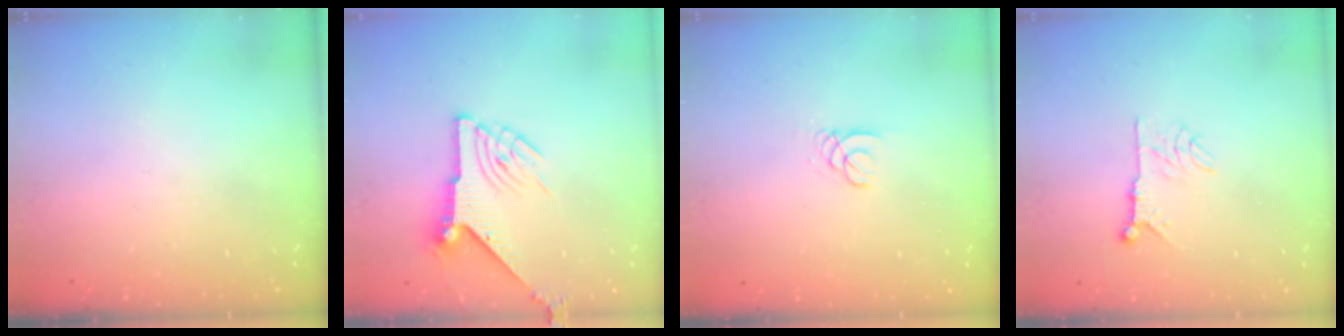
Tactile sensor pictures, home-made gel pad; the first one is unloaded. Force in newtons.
{"total": 9.6, "press": 9.6, "slide": 0.4}
{"total": 1.8, "press": 1.8, "slide": 0.2}
{"total": 8.2, "press": 8.1, "slide": 0.5}